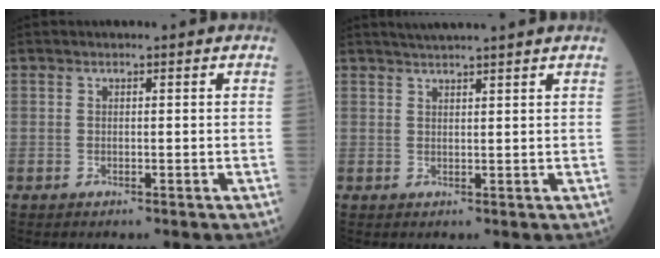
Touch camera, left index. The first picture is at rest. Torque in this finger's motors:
{"motor_torque": [0.81, -0.99, 0.07, 0.06]}